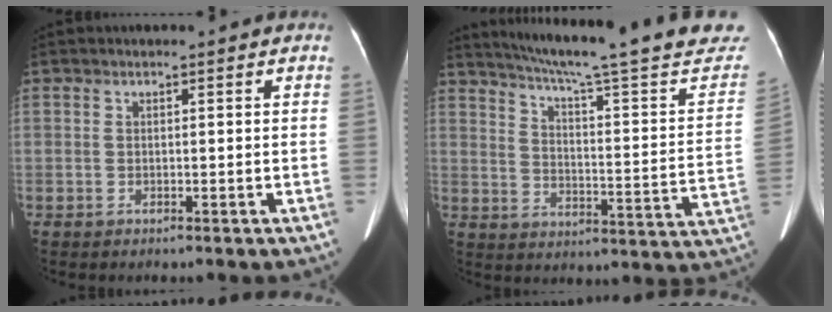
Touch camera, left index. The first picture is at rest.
{"total": 28.6, "force": [25.3, 1.9, 13.2], "torque": [-0.195, -0.072, 0.312]}